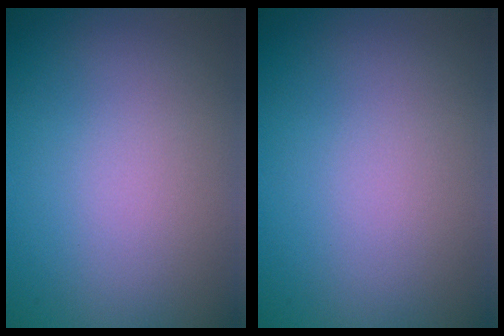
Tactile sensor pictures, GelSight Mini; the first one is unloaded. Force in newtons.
{"total": 0.0}